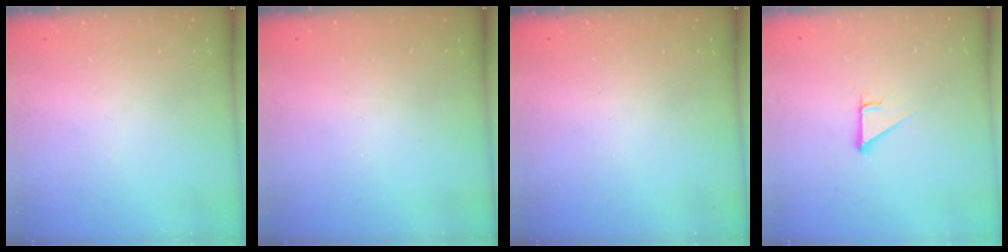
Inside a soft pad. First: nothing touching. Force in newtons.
{"total": 0.0}
{"total": 0.0}
{"total": 2.9, "press": 2.9, "slide": 0.1}